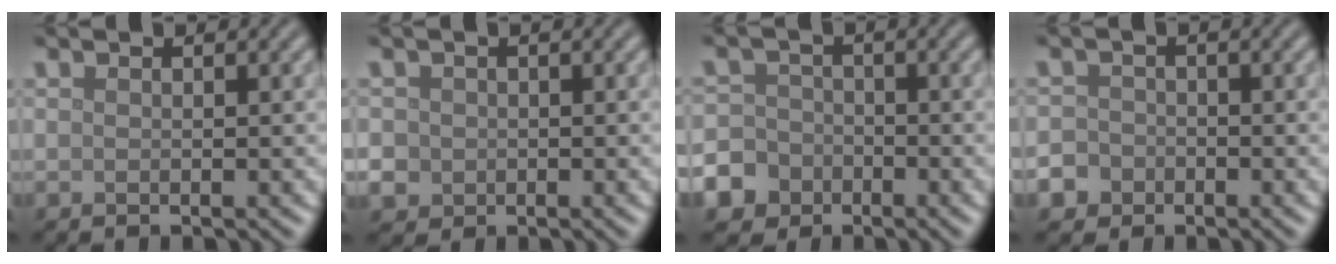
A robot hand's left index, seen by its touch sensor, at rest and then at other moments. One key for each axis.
{"total": 3.8, "fx": -0.7, "fy": 3.5, "fz": 1.3, "tx": -0.026, "ty": 0.000, "tz": -0.020}
{"total": 7.1, "fx": -4.0, "fy": 5.7, "fz": 1.3, "tx": -0.028, "ty": -0.019, "tz": -0.089}
{"total": 3.9, "fx": -2.1, "fy": 3.2, "fz": 0.7, "tx": 0.000, "ty": -0.006, "tz": -0.047}